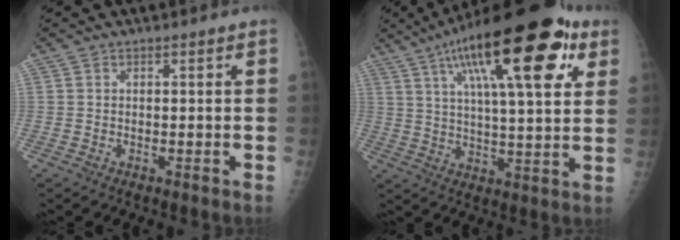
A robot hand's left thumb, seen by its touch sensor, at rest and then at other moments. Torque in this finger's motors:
{"motor_torque": [3.03, 1.67, 1.95, -0.82, 0.27]}